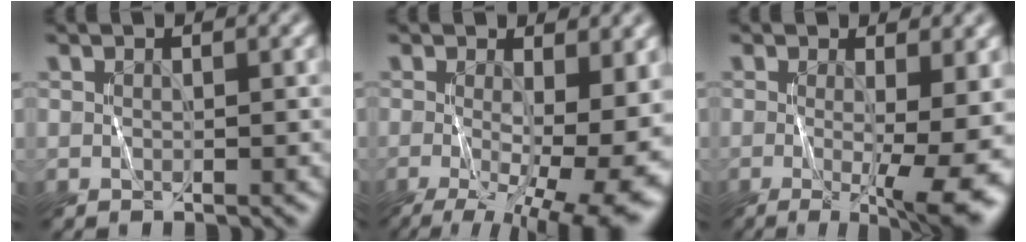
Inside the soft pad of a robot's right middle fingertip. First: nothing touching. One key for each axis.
{"total": 13.2, "fx": -2.4, "fy": 5.6, "fz": 11.7, "tx": -0.168, "ty": -0.030, "tz": -0.012}
{"total": 9.5, "fx": -1.5, "fy": 3.0, "fz": 8.9, "tx": -0.120, "ty": -0.017, "tz": -0.015}